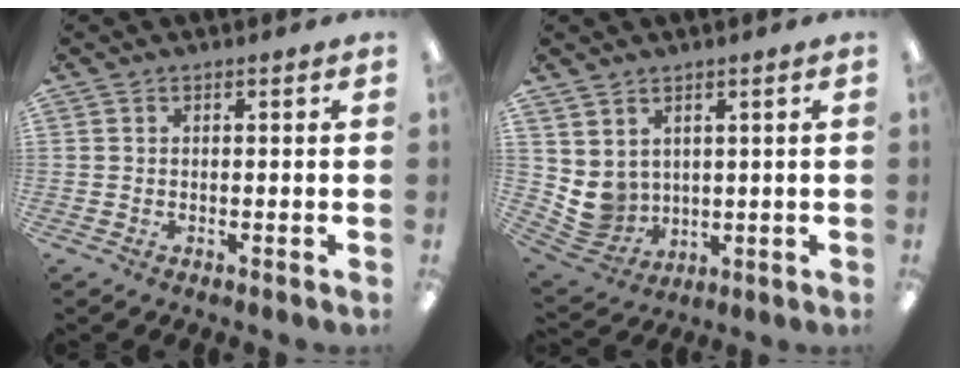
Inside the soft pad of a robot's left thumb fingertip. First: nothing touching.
{"total": 6.3, "force": [3.1, 5.5, 0.7], "torque": [-0.037, -0.025, 0.069]}